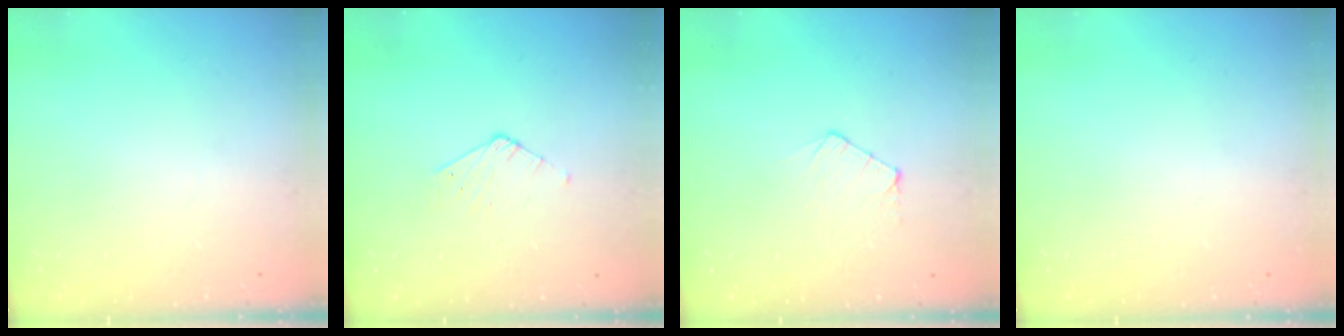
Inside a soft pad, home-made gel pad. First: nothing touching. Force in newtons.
{"total": 3.7, "press": 3.7, "slide": 0.3}
{"total": 4.8, "press": 4.7, "slide": 0.5}
{"total": 0.0}